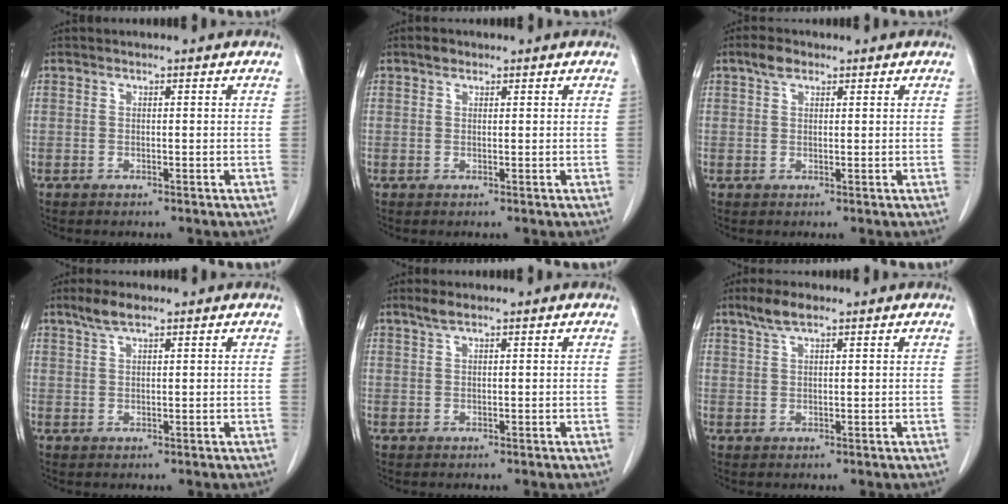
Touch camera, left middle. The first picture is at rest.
{"total": 1.2, "force": [0.9, 0.7, 0.4], "torque": [-0.011, 0.004, 0.012]}
{"total": 2.4, "force": [1.6, 1.2, 1.4], "torque": [-0.030, 0.008, 0.029]}
{"total": 3.2, "force": [2.4, 0.6, 2.1], "torque": [-0.049, 0.008, 0.048]}
{"total": 1.8, "force": [1.4, 0.3, 1.1], "torque": [-0.030, 0.006, 0.028]}
{"total": 3.5, "force": [2.5, 0.7, 2.3], "torque": [-0.055, 0.009, 0.051]}